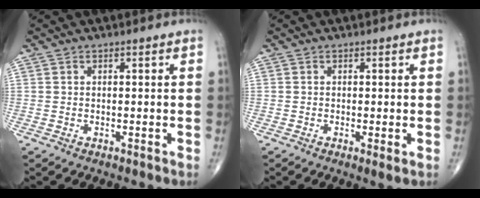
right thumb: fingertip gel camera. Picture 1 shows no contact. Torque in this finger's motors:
{"motor_torque": [-0.29, -0.01, 0.01, 0.06, -0.03]}